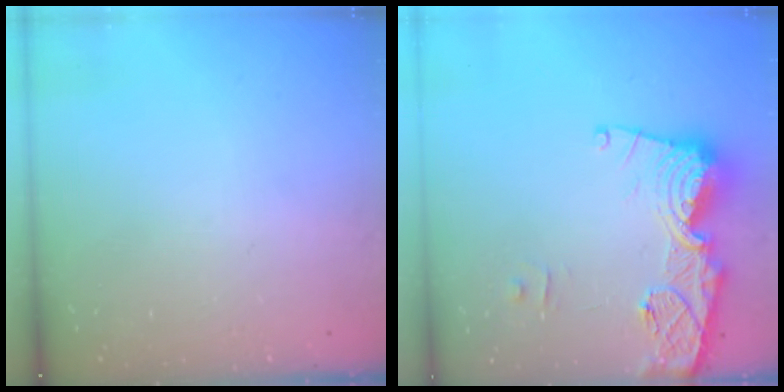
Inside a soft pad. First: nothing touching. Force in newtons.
{"total": 17.9, "press": 17.8, "slide": 1.7}